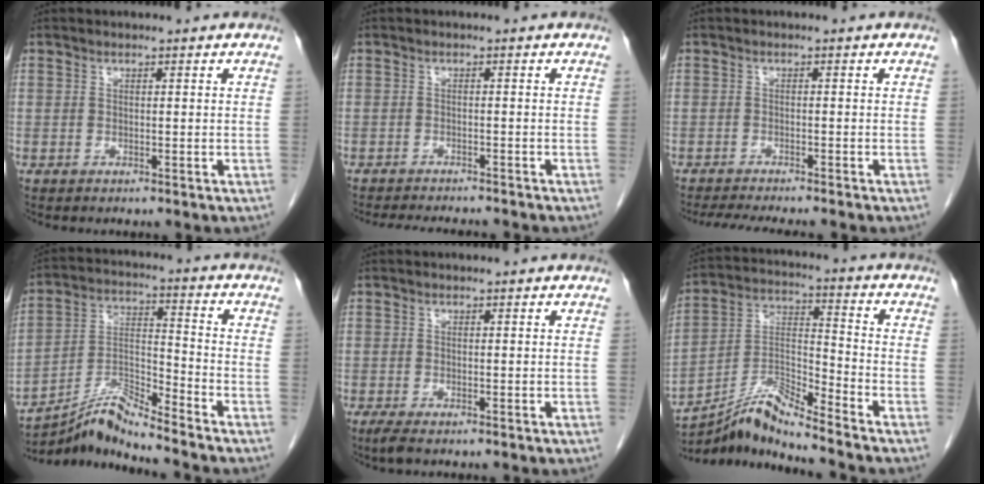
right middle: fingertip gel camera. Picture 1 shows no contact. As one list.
[{"total": 8.5, "force": [-7.9, 1.1, 3.0], "torque": [-0.046, -0.011, -0.105]}, {"total": 8.2, "force": [-7.2, 0.6, 3.8], "torque": [-0.055, -0.016, -0.106]}, {"total": 9.4, "force": [-8.9, -1.9, 2.3], "torque": [-0.054, 0.012, -0.164]}, {"total": 1.6, "force": [-1.1, 0.2, 1.1], "torque": [-0.030, -0.009, -0.022]}, {"total": 10.2, "force": [-9.6, -1.8, 3.2], "torque": [-0.069, 0.016, -0.177]}]